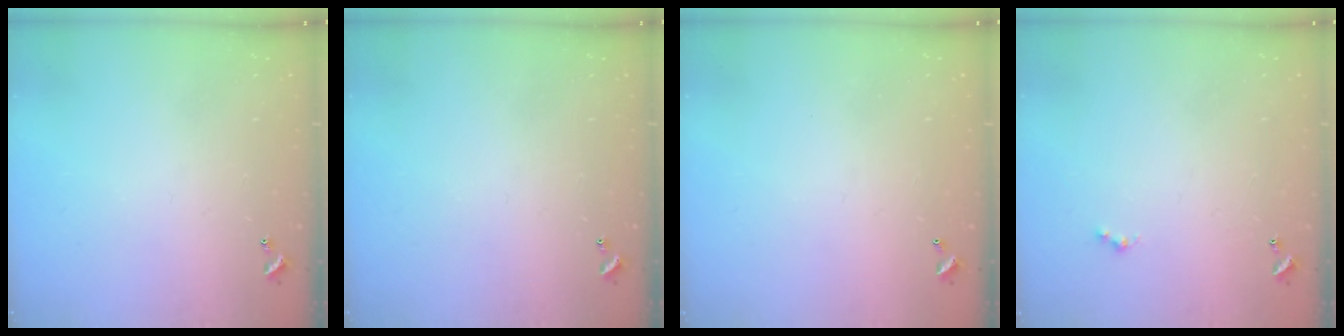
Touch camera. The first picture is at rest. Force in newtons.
{"total": 0.0}
{"total": 2.7, "press": 2.7, "slide": 0.1}
{"total": 0.8, "press": 0.5, "slide": 0.5}